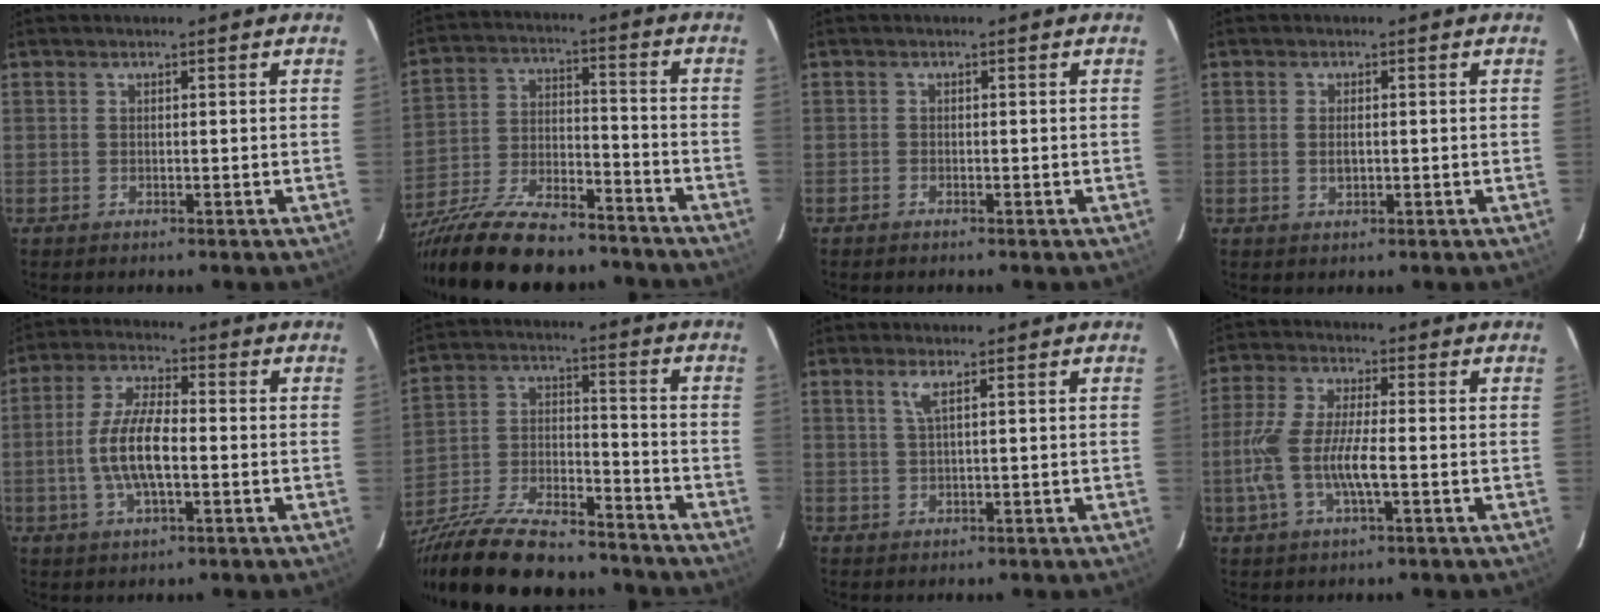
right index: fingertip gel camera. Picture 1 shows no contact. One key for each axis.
{"total": 23.6, "fx": -18.8, "fy": 7.7, "fz": 11.8, "tx": -0.232, "ty": -0.027, "tz": -0.295}
{"total": 0.7, "fx": -0.6, "fy": 0.3, "fz": 0.0, "tx": -0.005, "ty": 0.002, "tz": -0.013}
{"total": 2.0, "fx": -0.1, "fy": 1.1, "fz": 1.6, "tx": -0.029, "ty": 0.001, "tz": -0.001}
{"total": 9.7, "fx": -1.6, "fy": 3.4, "fz": 8.9, "tx": -0.181, "ty": 0.005, "tz": -0.032}
{"total": 26.6, "fx": -21.2, "fy": 8.5, "fz": 13.6, "tx": -0.269, "ty": -0.023, "tz": -0.334}
{"total": 2.0, "fx": 0.9, "fy": -0.2, "fz": 1.8, "tx": -0.036, "ty": -0.001, "tz": 0.019}
{"total": 10.3, "fx": -2.2, "fy": 2.5, "fz": 9.7, "tx": -0.207, "ty": -0.003, "tz": -0.044}